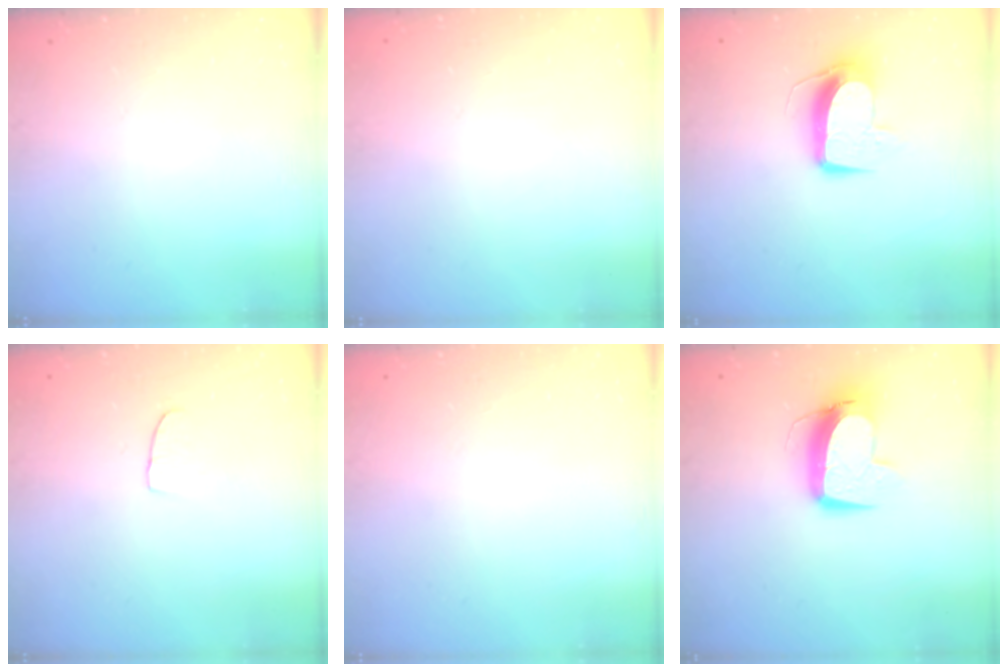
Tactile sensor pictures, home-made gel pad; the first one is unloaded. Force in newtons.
{"total": 0.0}
{"total": 9.8, "press": 9.8, "slide": 1.0}
{"total": 3.1, "press": 3.1, "slide": 0.2}
{"total": 0.5, "press": 0.5, "slide": 0.1}
{"total": 11.8, "press": 11.7, "slide": 1.2}